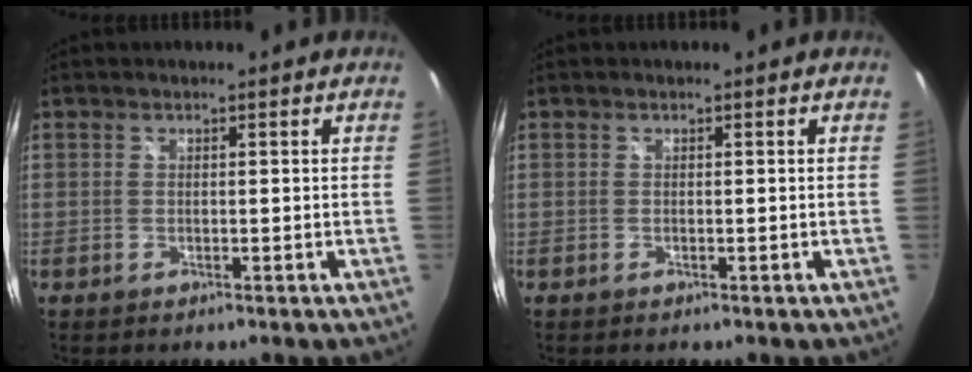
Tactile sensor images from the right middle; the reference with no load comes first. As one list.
[{"total": 0.0}]